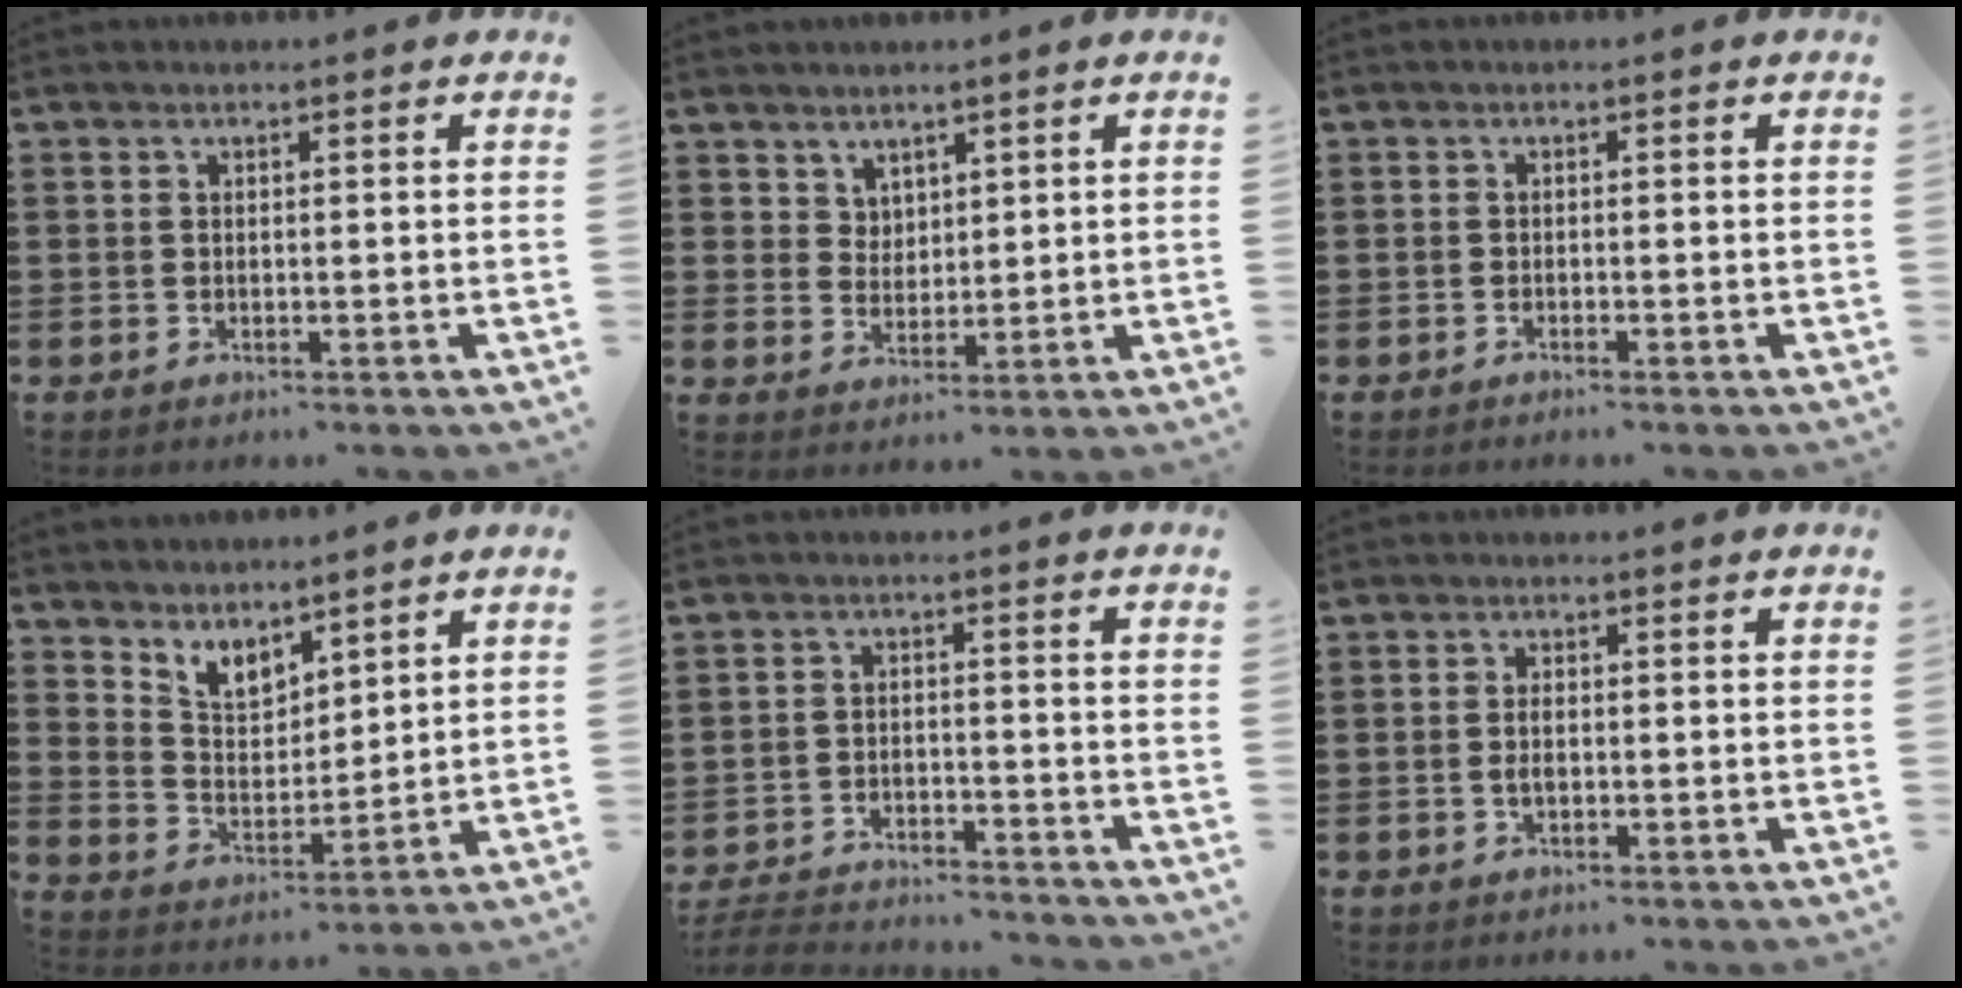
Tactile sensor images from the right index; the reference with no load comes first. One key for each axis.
{"total": 3.4, "fx": 2.8, "fy": 2.0, "fz": 0.0, "tx": -0.009, "ty": 0.002, "tz": 0.055}
{"total": 0.7, "fx": -0.7, "fy": -0.2, "fz": 0.1, "tx": -0.003, "ty": -0.004, "tz": -0.013}
{"total": 5.2, "fx": 4.7, "fy": 2.0, "fz": 1.1, "tx": -0.041, "ty": -0.016, "tz": 0.088}
{"total": 4.5, "fx": -4.5, "fy": 0.3, "fz": 0.4, "tx": -0.023, "ty": -0.002, "tz": -0.097}
{"total": 1.9, "fx": -0.3, "fy": 1.0, "fz": 1.6, "tx": -0.032, "ty": 0.003, "tz": -0.005}